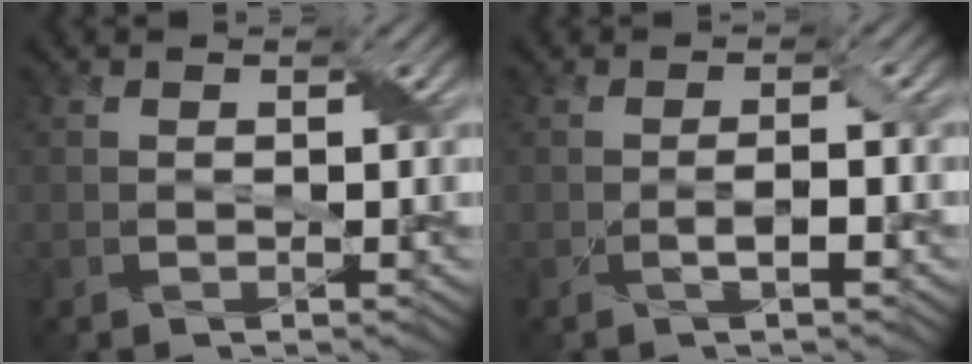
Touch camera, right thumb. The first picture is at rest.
{"total": 2.3, "force": [-0.8, 0.4, 2.1], "torque": [-0.041, 0.005, -0.015]}